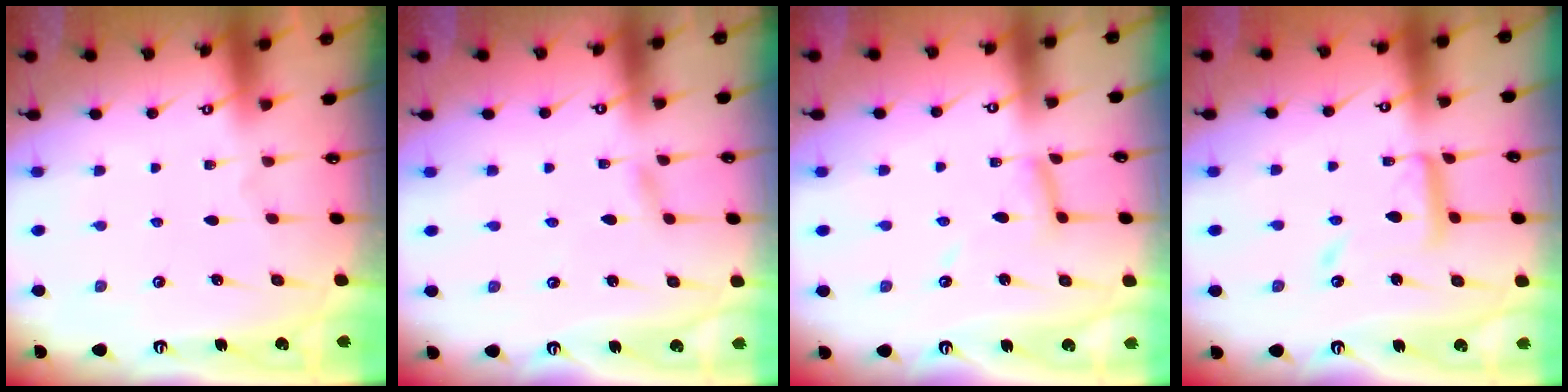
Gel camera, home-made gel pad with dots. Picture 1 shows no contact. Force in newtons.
{"total": 1.3, "press": 1.3, "slide": 0.1}
{"total": 6.2, "press": 6.2, "slide": 0.3}
{"total": 13.1, "press": 13.1, "slide": 1.1}